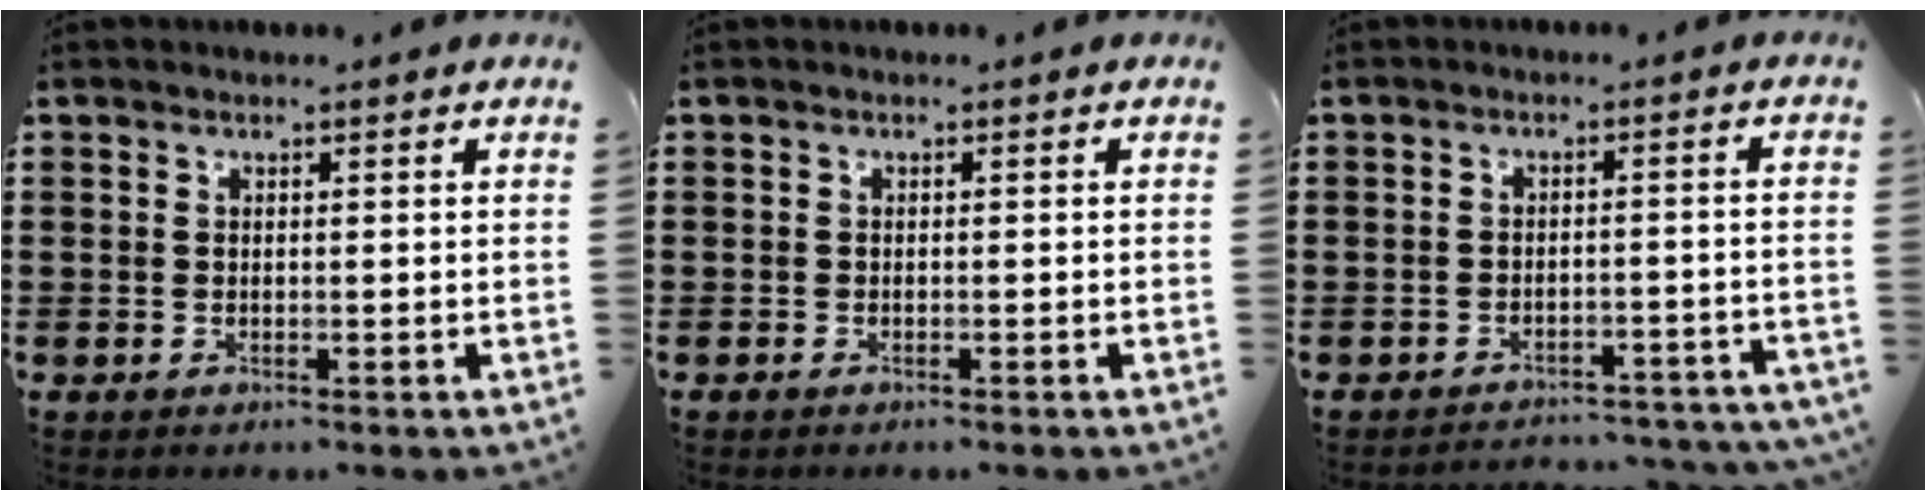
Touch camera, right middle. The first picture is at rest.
{"total": 0.0}
{"total": 2.7, "force": [-2.7, 0.2, 0.2], "torque": [-0.011, -0.001, -0.056]}